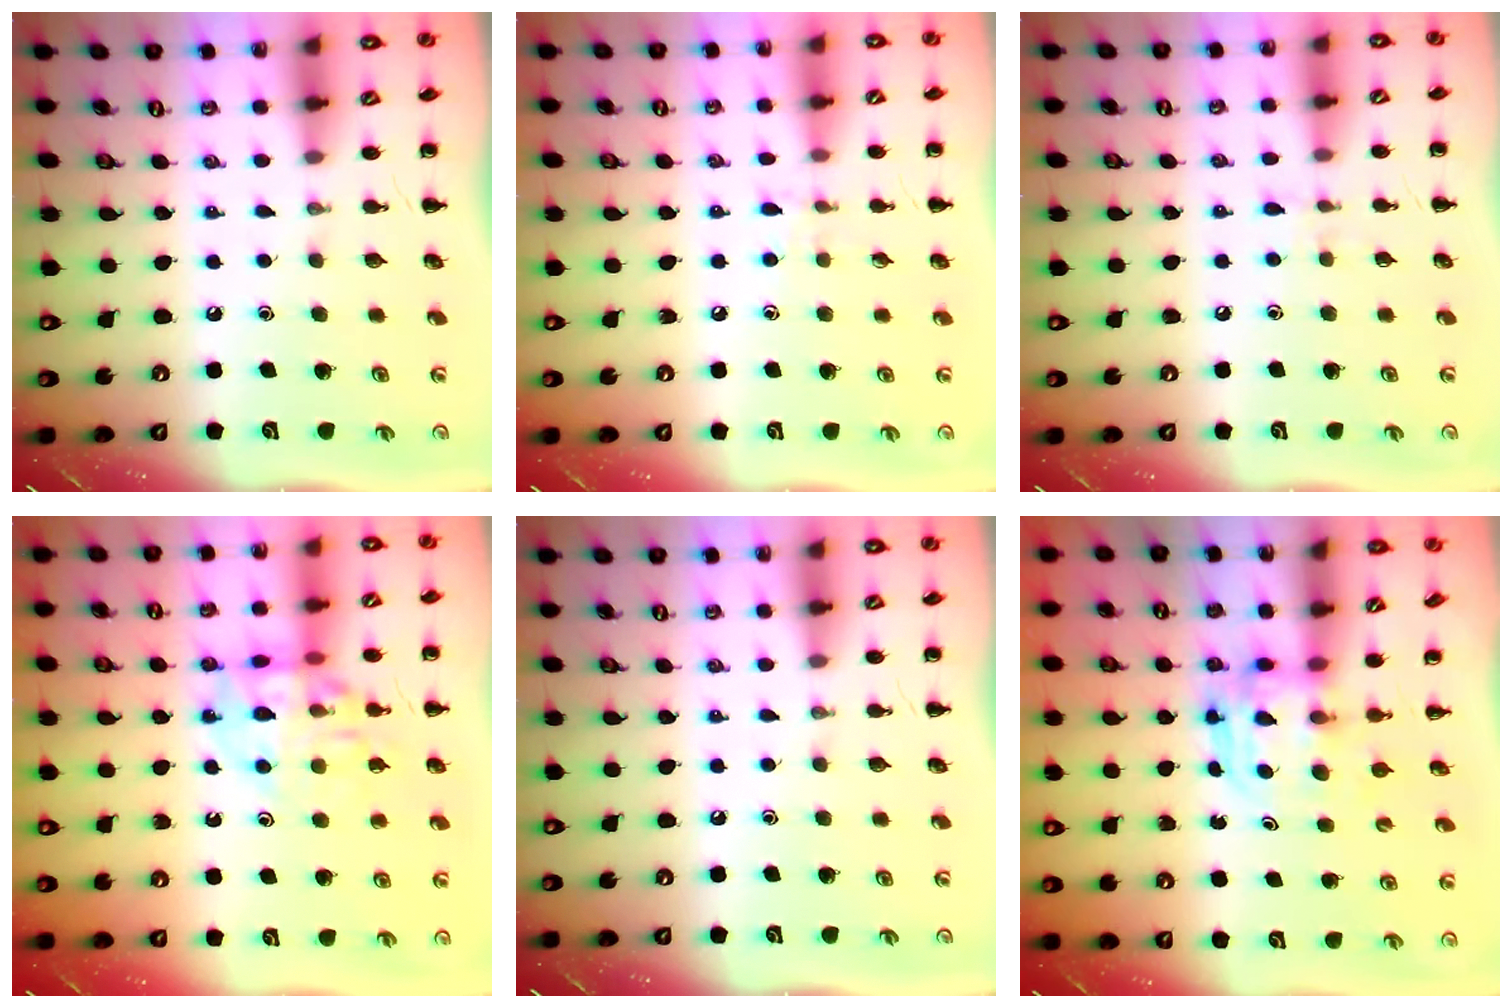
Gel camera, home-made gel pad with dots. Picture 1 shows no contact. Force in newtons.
{"total": 6.4, "press": 6.0, "slide": 2.3}
{"total": 3.9, "press": 3.7, "slide": 1.3}
{"total": 13.0, "press": 12.9, "slide": 1.9}
{"total": 0.0}
{"total": 3.8, "press": 3.8, "slide": 0.3}